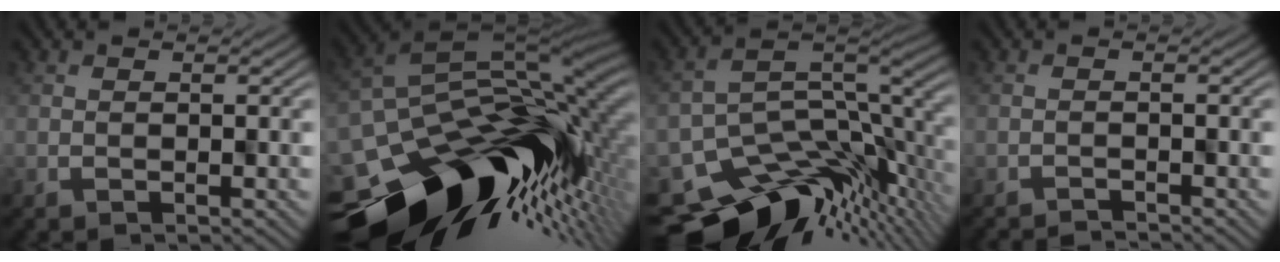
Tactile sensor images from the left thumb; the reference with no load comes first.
{"total": 16.3, "force": [-6.0, 10.0, 11.4], "torque": [-0.205, -0.049, -0.084]}
{"total": 12.6, "force": [-6.5, 7.2, 8.0], "torque": [-0.146, -0.032, -0.088]}
{"total": 1.9, "force": [-1.9, 0.0, 0.3], "torque": [-0.004, 0.003, -0.035]}